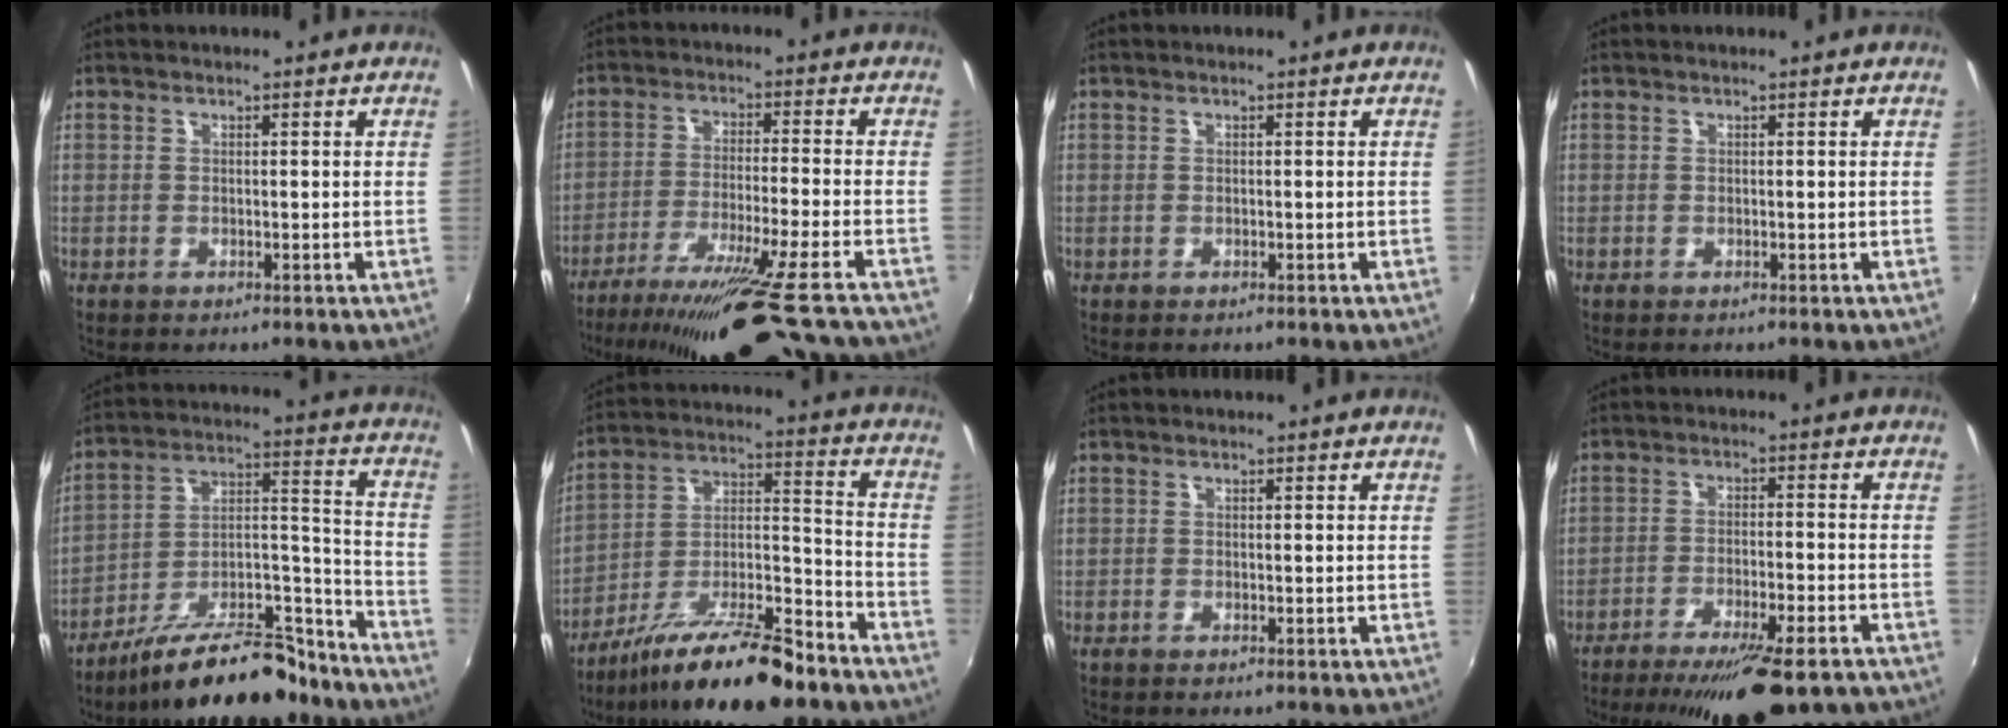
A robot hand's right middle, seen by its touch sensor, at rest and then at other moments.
{"total": 17.5, "force": [-15.0, -1.7, 8.7], "torque": [-0.162, -0.049, -0.240]}
{"total": 0.0}
{"total": 0.0}
{"total": 21.2, "force": [-16.8, 6.3, 11.3], "torque": [-0.184, 0.021, -0.250]}
{"total": 17.3, "force": [-12.7, 3.6, 11.2], "torque": [-0.199, -0.001, -0.210]}
{"total": 0.5, "force": [-0.4, 0.0, 0.3], "torque": [-0.005, -0.002, -0.010]}
{"total": 16.1, "force": [-12.4, 3.1, 9.8], "torque": [-0.177, -0.032, -0.183]}